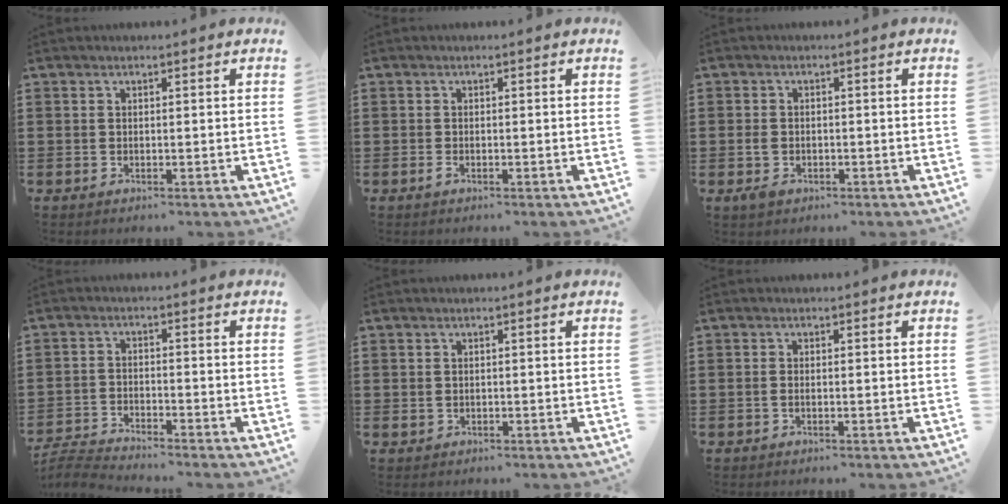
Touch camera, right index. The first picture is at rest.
{"total": 0.8, "force": [-0.5, 0.2, 0.6], "torque": [-0.021, -0.009, -0.009]}
{"total": 1.9, "force": [-0.9, 1.3, 1.2], "torque": [-0.032, -0.003, -0.019]}
{"total": 3.7, "force": [-3.7, -0.1, 0.1], "torque": [-0.019, -0.005, -0.081]}
{"total": 0.7, "force": [-0.2, 0.7, 0.1], "torque": [-0.004, 0.004, -0.005]}
{"total": 0.6, "force": [-0.3, 0.1, 0.5], "torque": [-0.010, -0.002, -0.005]}